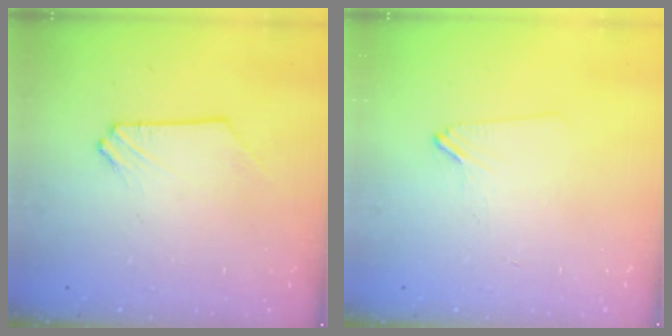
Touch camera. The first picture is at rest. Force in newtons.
{"total": 1.6, "press": 1.5, "slide": 0.3}